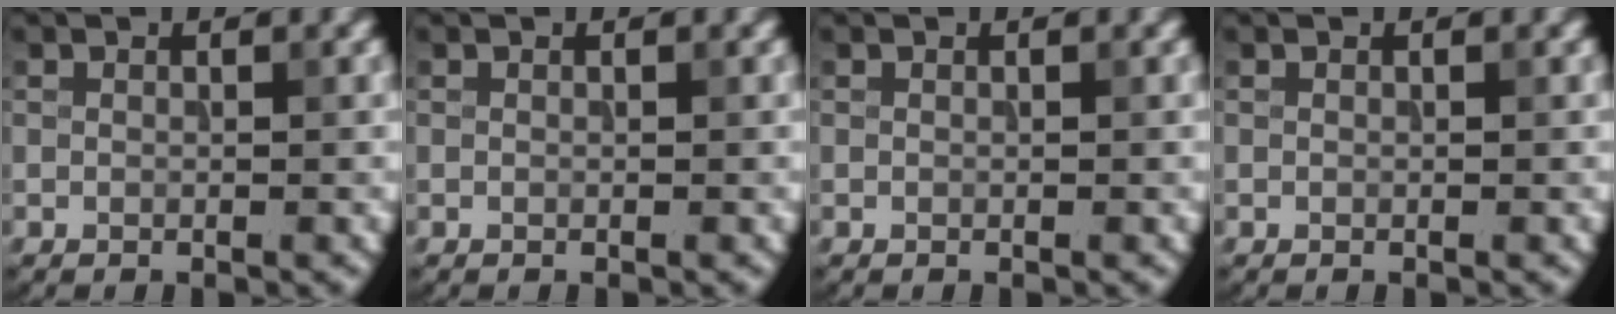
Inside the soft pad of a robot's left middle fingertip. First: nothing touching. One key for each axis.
{"total": 0.0}
{"total": 0.0}
{"total": 0.0}